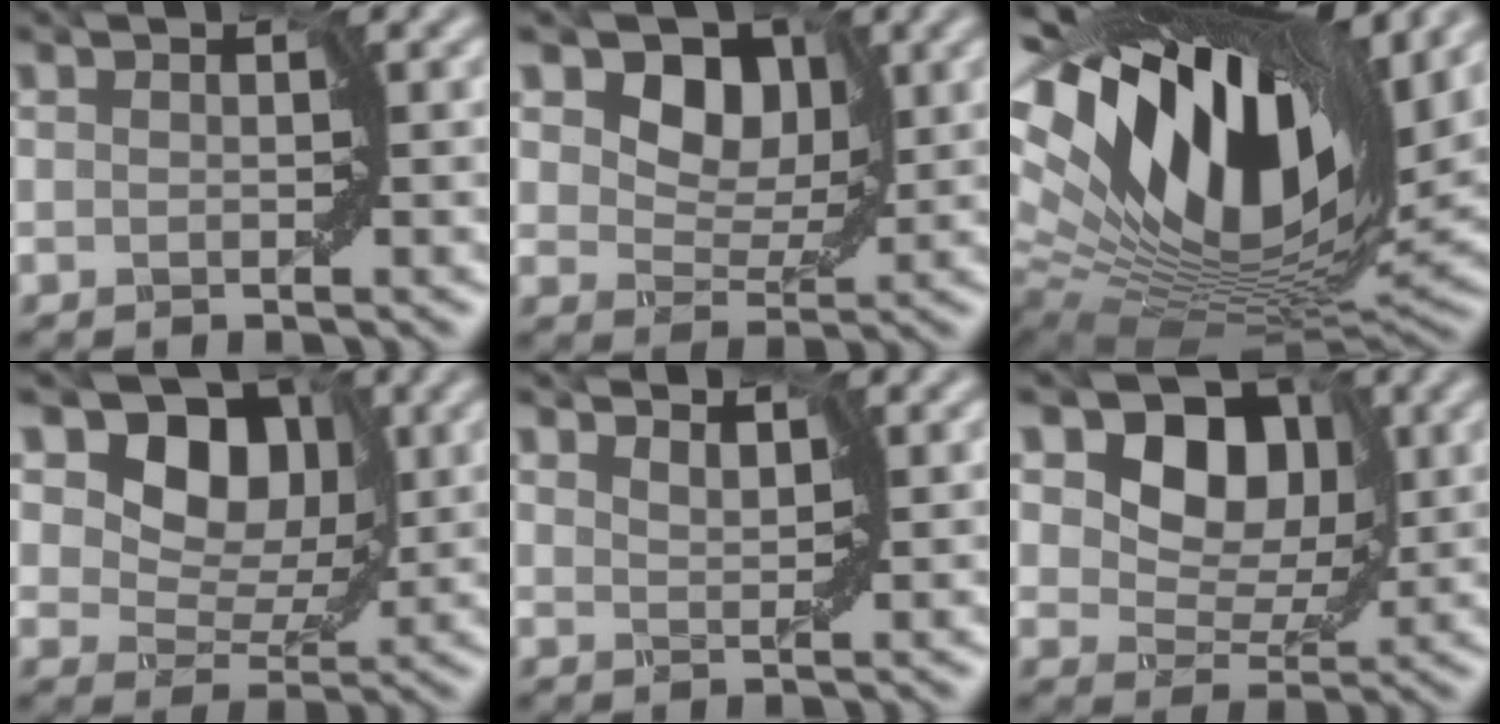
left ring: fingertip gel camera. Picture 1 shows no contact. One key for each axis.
{"total": 8.3, "fx": 4.2, "fy": 5.4, "fz": 4.6, "tx": -0.074, "ty": 0.014, "tz": 0.049}
{"total": 18.2, "fx": 8.6, "fy": 8.3, "fz": 13.7, "tx": -0.269, "ty": 0.028, "tz": 0.145}
{"total": 12.4, "fx": 6.4, "fy": 8.0, "fz": 6.9, "tx": -0.091, "ty": 0.028, "tz": 0.087}
{"total": 1.8, "fx": 1.8, "fy": 0.0, "fz": 0.0, "tx": -0.004, "ty": -0.001, "tz": 0.032}
{"total": 10.9, "fx": 5.2, "fy": 7.3, "fz": 6.3, "tx": -0.086, "ty": 0.025, "tz": 0.064}